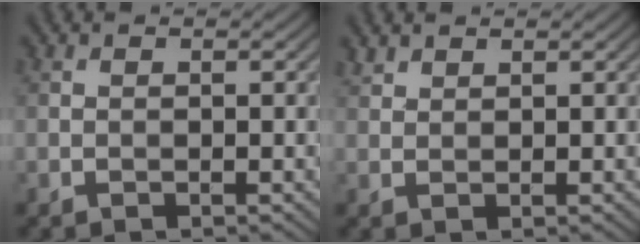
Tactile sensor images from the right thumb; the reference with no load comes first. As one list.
[{"total": 1.5, "force": [1.4, 0.5, 0.3], "torque": [-0.010, 0.004, 0.033]}]